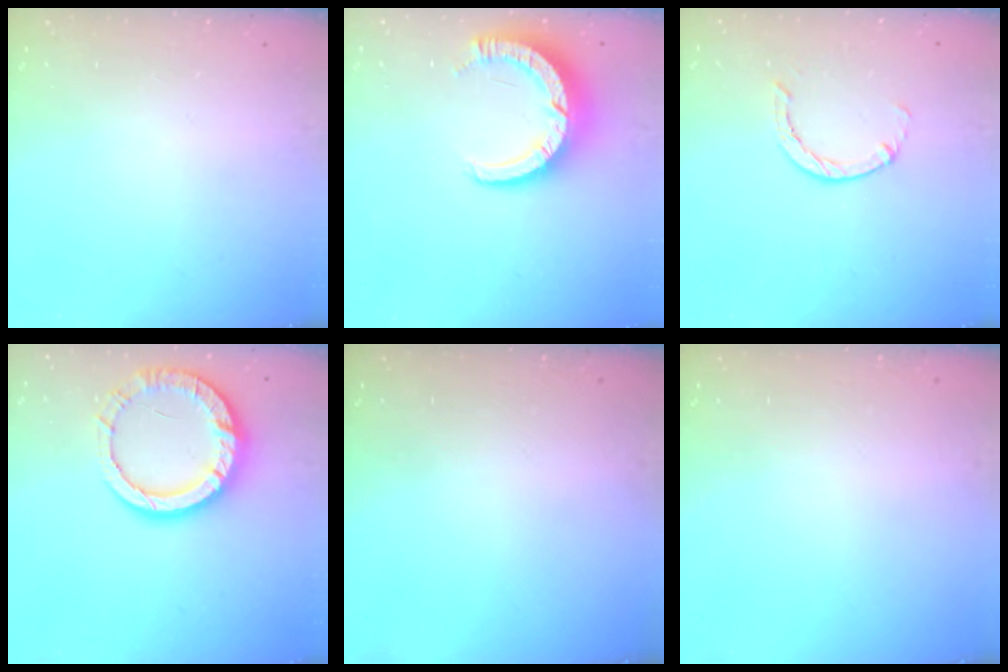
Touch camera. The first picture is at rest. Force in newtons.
{"total": 9.2, "press": 9.2, "slide": 0.7}
{"total": 1.4, "press": 1.4, "slide": 0.3}
{"total": 14.5, "press": 14.3, "slide": 2.2}
{"total": 0.0}
{"total": 0.0}